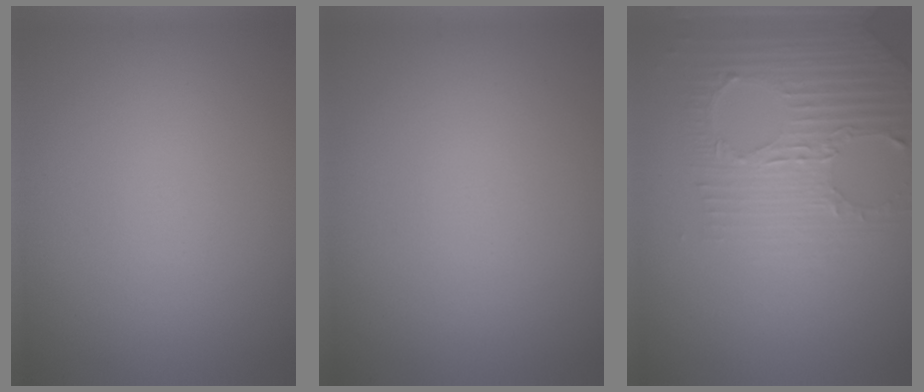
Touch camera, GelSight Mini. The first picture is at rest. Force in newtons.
{"total": 0.0}
{"total": 3.2, "press": 3.1, "slide": 0.7}